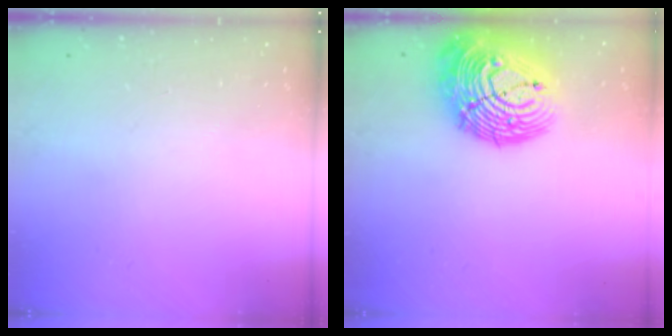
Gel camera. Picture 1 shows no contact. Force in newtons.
{"total": 21.6, "press": 21.5, "slide": 2.6}